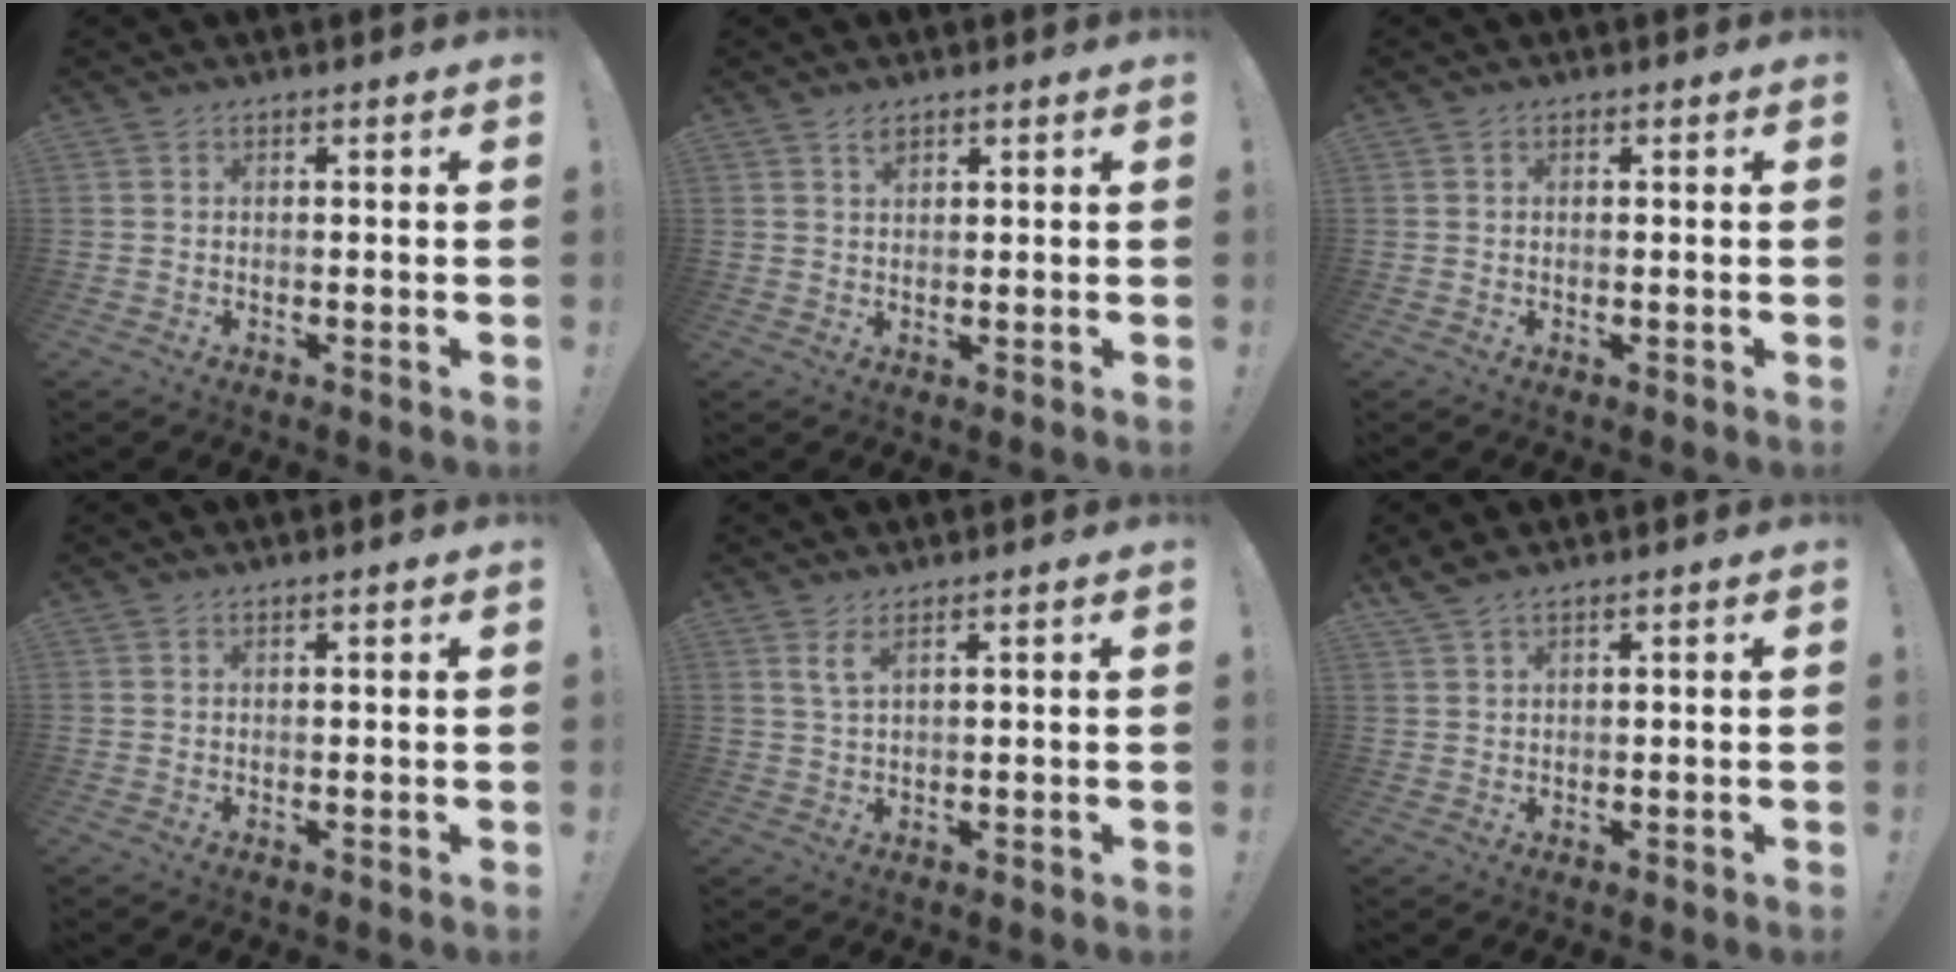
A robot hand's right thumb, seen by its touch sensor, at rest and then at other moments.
{"total": 2.1, "force": [1.7, 0.7, 0.9], "torque": [0.003, -0.016, 0.027]}
{"total": 0.6, "force": [0.2, 0.1, 0.5], "torque": [-0.003, -0.002, 0.003]}
{"total": 0.7, "force": [0.6, 0.0, 0.4], "torque": [-0.001, -0.002, 0.009]}
{"total": 3.3, "force": [2.1, 0.6, 2.5], "torque": [-0.045, -0.006, 0.035]}
{"total": 2.5, "force": [2.0, 0.3, 1.4], "torque": [-0.035, -0.006, 0.038]}